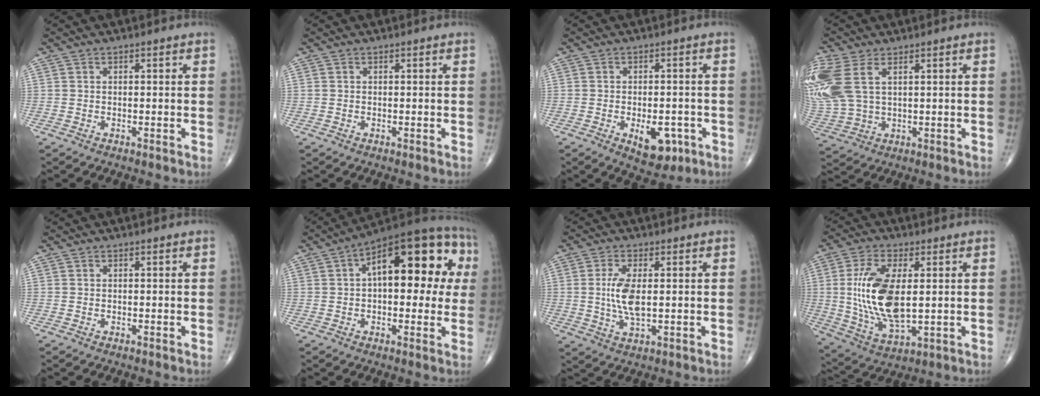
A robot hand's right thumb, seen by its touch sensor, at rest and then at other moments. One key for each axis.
{"total": 0.0}
{"total": 7.3, "fx": -2.8, "fy": 3.9, "fz": 5.5, "tx": -0.058, "ty": 0.006, "tz": -0.027}
{"total": 15.2, "fx": 5.0, "fy": 9.1, "fz": 11.1, "tx": -0.299, "ty": 0.002, "tz": 0.108}
{"total": 0.0}
{"total": 21.1, "fx": 4.1, "fy": 9.8, "fz": 18.2, "tx": -0.223, "ty": 0.036, "tz": 0.048}
{"total": 7.1, "fx": 0.5, "fy": 2.9, "fz": 6.5, "tx": -0.137, "ty": -0.010, "tz": 0.011}
{"total": 16.2, "fx": 1.4, "fy": 7.5, "fz": 14.3, "tx": -0.286, "ty": -0.016, "tz": 0.037}